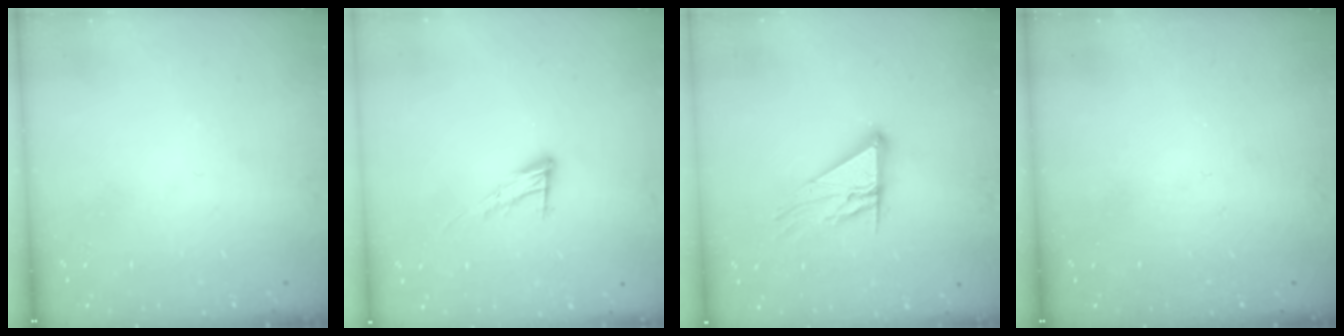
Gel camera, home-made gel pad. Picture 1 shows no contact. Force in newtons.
{"total": 9.1, "press": 9.1, "slide": 0.6}
{"total": 11.7, "press": 11.7, "slide": 0.9}
{"total": 0.0}